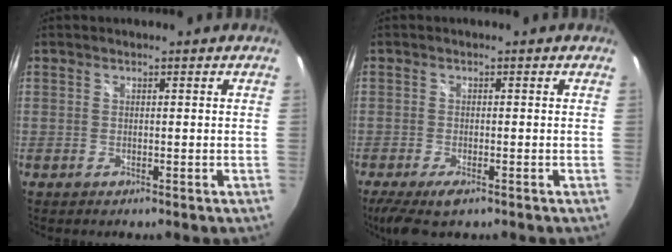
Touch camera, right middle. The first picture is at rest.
{"total": 6.3, "force": [-4.2, 1.8, 4.3], "torque": [-0.099, -0.028, -0.072]}